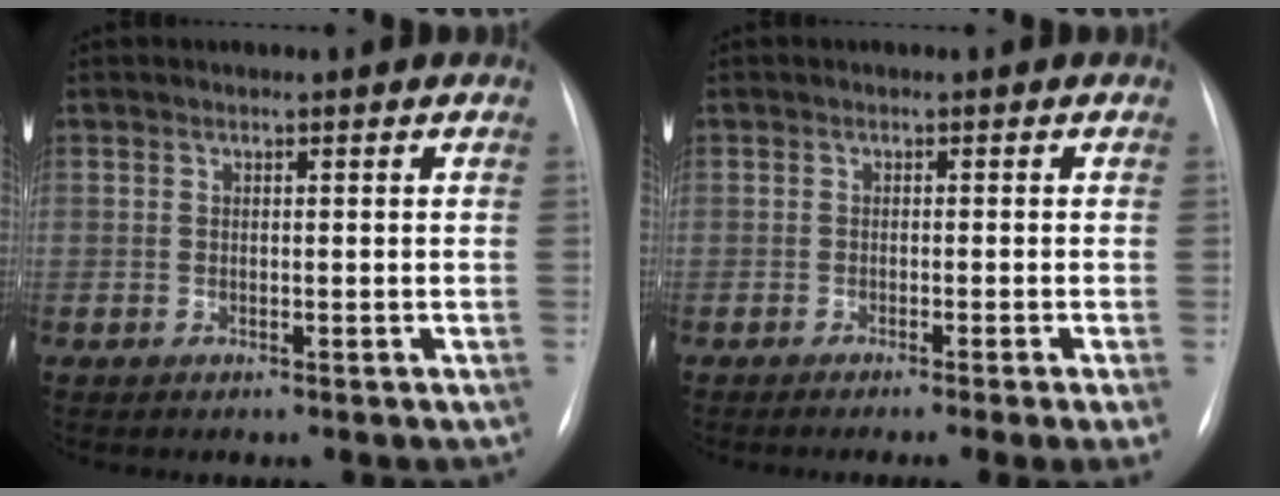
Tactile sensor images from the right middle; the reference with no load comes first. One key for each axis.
{"total": 5.2, "fx": -3.6, "fy": -1.1, "fz": 3.6, "tx": -0.032, "ty": -0.012, "tz": -0.051}